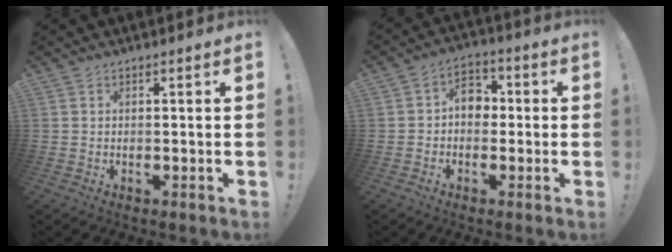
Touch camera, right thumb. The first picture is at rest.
{"total": 7.3, "force": [-0.1, 5.6, 4.7], "torque": [-0.073, 0.016, 0.001]}